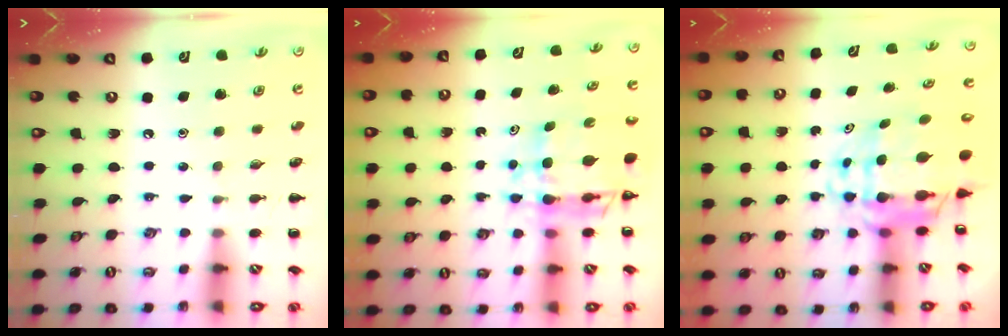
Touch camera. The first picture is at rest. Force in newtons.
{"total": 9.1, "press": 8.5, "slide": 3.2}
{"total": 10.8, "press": 10.4, "slide": 2.9}